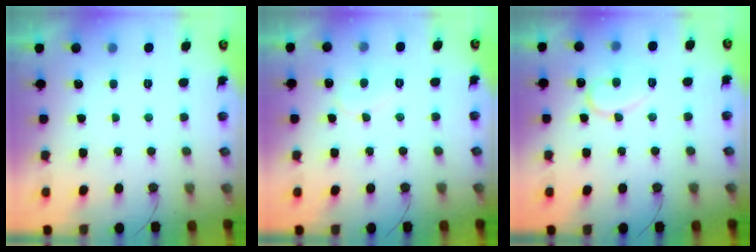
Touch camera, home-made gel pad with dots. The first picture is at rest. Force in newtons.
{"total": 8.3, "press": 8.3, "slide": 0.5}
{"total": 11.0, "press": 11.0, "slide": 1.0}